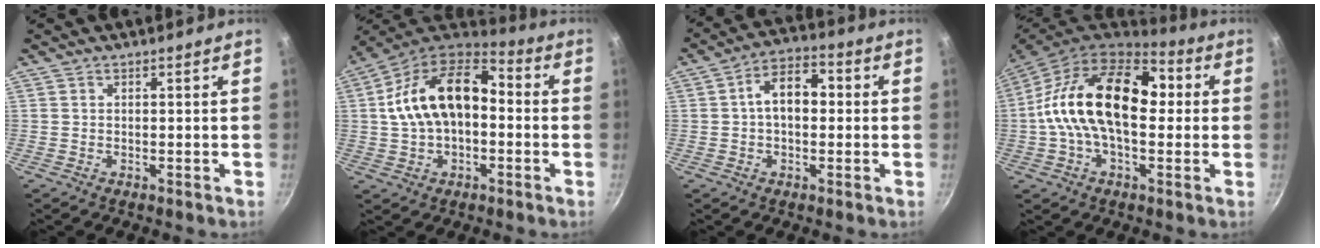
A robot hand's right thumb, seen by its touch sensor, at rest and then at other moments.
{"total": 18.5, "force": [0.8, 11.2, 14.7], "torque": [-0.237, 0.044, 0.006]}
{"total": 8.6, "force": [0.5, 5.3, 6.8], "torque": [-0.096, 0.028, -0.001]}
{"total": 22.2, "force": [1.5, 12.5, 18.3], "torque": [-0.320, 0.040, 0.015]}